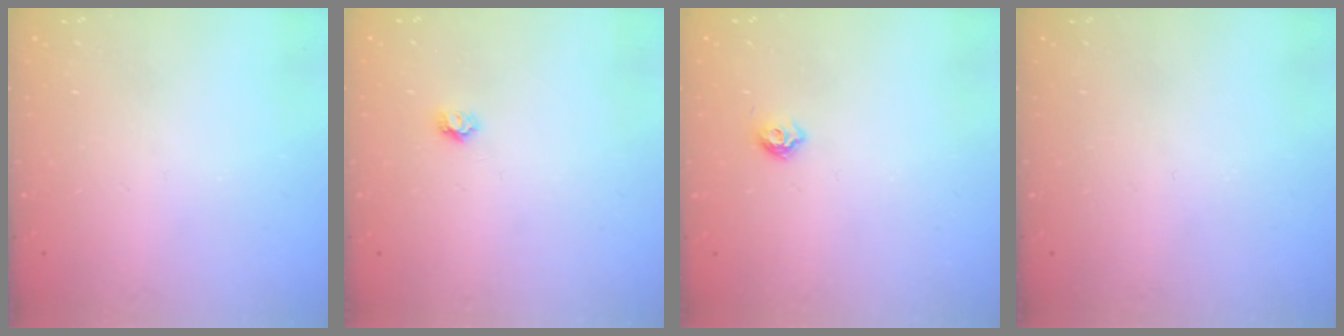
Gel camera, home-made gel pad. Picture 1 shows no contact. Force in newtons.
{"total": 3.8, "press": 3.8, "slide": 0.3}
{"total": 5.6, "press": 5.5, "slide": 1.0}
{"total": 0.0}